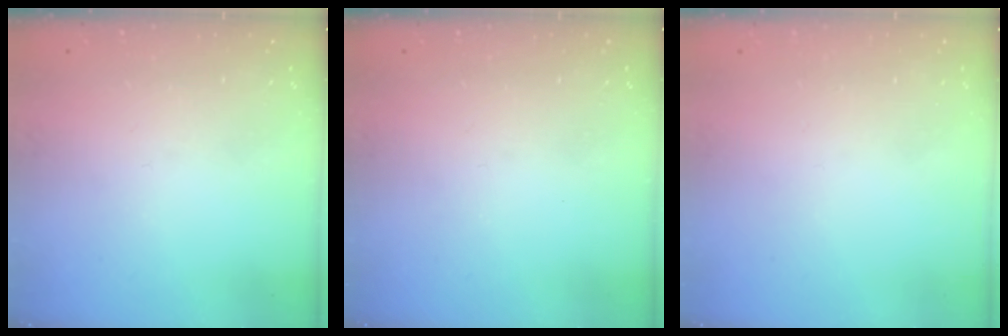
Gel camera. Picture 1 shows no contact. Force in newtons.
{"total": 0.0}
{"total": 1.6, "press": 1.6, "slide": 0.1}